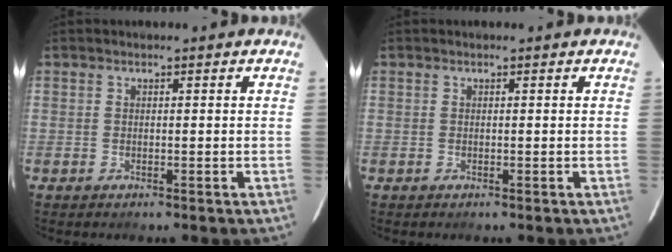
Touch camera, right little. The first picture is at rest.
{"total": 0.0}